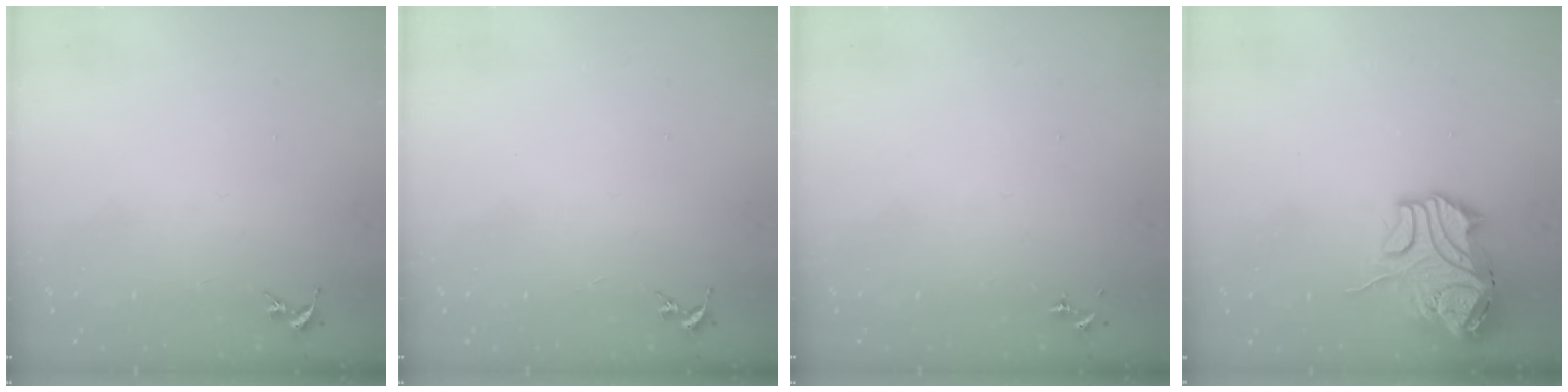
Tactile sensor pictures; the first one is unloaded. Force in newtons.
{"total": 0.0}
{"total": 0.0}
{"total": 12.4, "press": 12.2, "slide": 1.9}